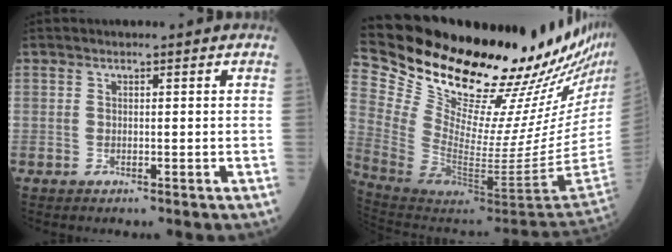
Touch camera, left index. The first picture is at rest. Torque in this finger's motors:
{"motor_torque": [1.03, -1.11, 0.63, 0.07]}